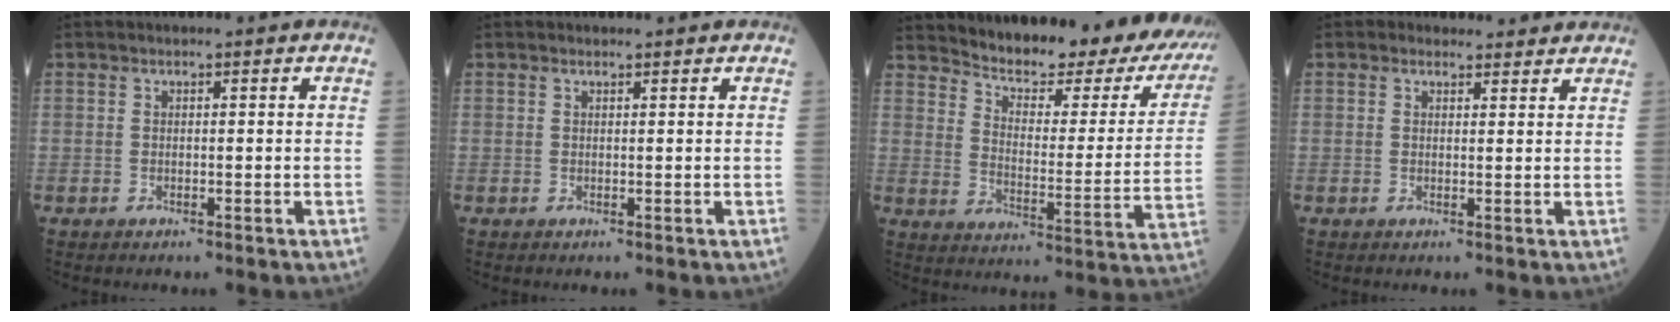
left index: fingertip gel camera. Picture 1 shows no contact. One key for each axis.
{"total": 0.9, "fx": 0.8, "fy": 0.0, "fz": 0.2, "tx": -0.012, "ty": 0.002, "tz": 0.011}
{"total": 23.4, "fx": 21.1, "fy": 5.1, "fz": 8.8, "tx": -0.117, "ty": -0.059, "tz": 0.258}
{"total": 3.0, "fx": 2.7, "fy": 1.2, "fz": 0.1, "tx": -0.003, "ty": 0.007, "tz": 0.029}